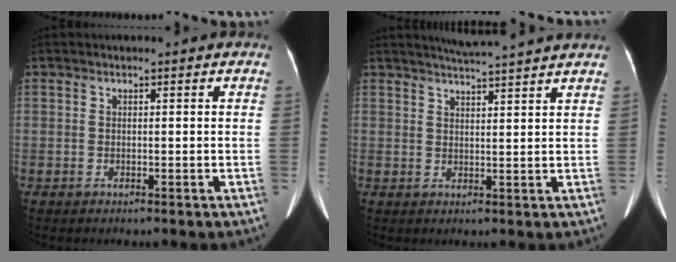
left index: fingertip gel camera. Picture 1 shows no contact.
{"total": 8.5, "force": [7.8, -1.0, 3.2], "torque": [-0.053, 0.016, 0.099]}